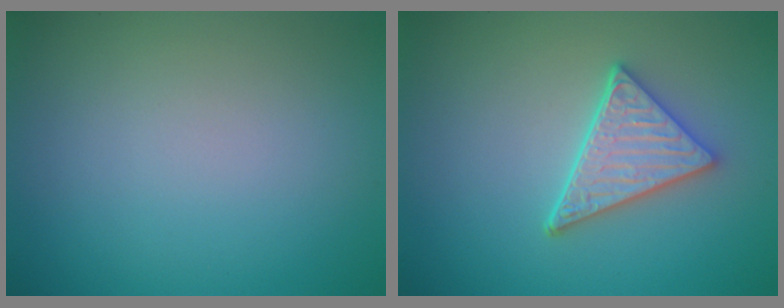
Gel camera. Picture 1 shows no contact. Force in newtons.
{"total": 4.3, "press": 3.6, "slide": 2.3}